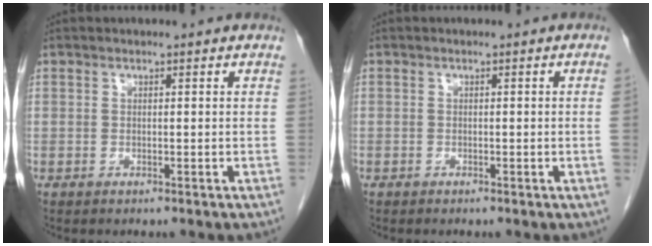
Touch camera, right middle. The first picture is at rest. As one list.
[{"total": 0.6, "force": [-0.2, -0.2, 0.6], "torque": [-0.003, 0.002, -0.003]}]